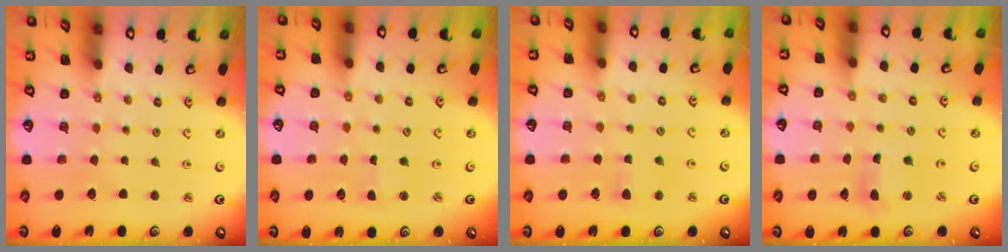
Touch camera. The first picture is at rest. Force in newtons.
{"total": 1.3, "press": 1.2, "slide": 0.1}
{"total": 5.0, "press": 4.9, "slide": 0.7}
{"total": 5.0, "press": 4.9, "slide": 0.7}